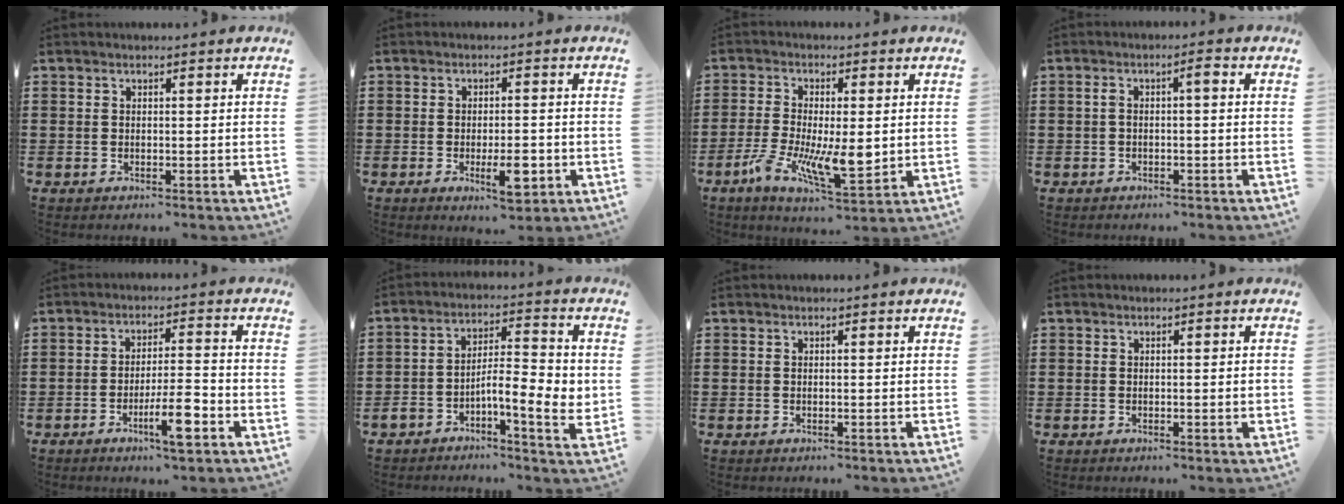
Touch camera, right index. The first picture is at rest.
{"total": 5.2, "force": [-1.9, 1.5, 4.6], "torque": [-0.071, -0.007, -0.030]}
{"total": 10.2, "force": [-2.1, 4.1, 9.1], "torque": [-0.159, -0.009, -0.026]}
{"total": 2.3, "force": [-0.4, 0.4, 2.2], "torque": [-0.041, 0.002, -0.009]}
{"total": 7.7, "force": [-3.6, 1.3, 6.7], "torque": [-0.123, -0.004, -0.064]}
{"total": 7.9, "force": [-1.9, 2.6, 7.2], "torque": [-0.107, -0.008, -0.036]}
{"total": 0.0}
{"total": 1.1, "force": [-0.1, 0.0, 1.1], "torque": [-0.018, -0.003, -0.002]}